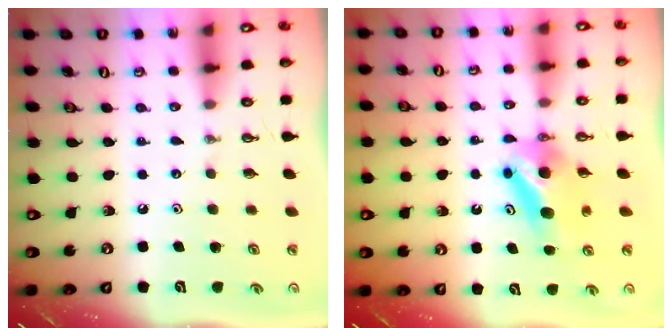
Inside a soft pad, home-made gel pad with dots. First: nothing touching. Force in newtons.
{"total": 6.6, "press": 6.6, "slide": 0.8}